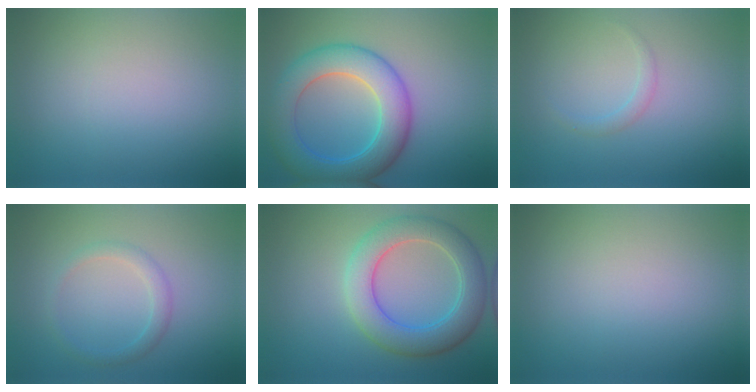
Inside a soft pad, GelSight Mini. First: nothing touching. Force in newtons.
{"total": 7.7, "press": 7.7, "slide": 0.1}
{"total": 1.0, "press": 1.0, "slide": 0.0}
{"total": 1.7, "press": 1.7, "slide": 0.1}
{"total": 6.3, "press": 6.3, "slide": 0.6}
{"total": 0.0}